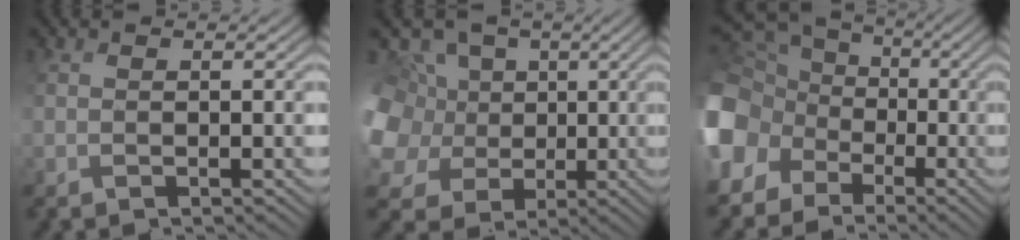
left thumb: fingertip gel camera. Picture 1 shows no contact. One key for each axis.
{"total": 13.2, "fx": 1.5, "fy": 12.2, "fz": 4.8, "tx": -0.205, "ty": 0.024, "tz": 0.016}
{"total": 13.4, "fx": -4.2, "fy": 11.5, "fz": 5.6, "tx": -0.207, "ty": -0.024, "tz": -0.075}